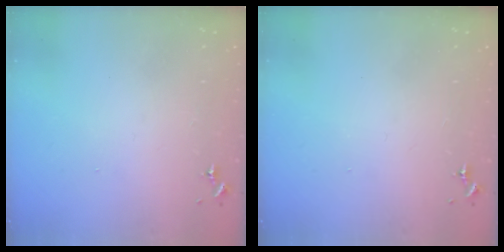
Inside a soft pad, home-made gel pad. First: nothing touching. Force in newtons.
{"total": 0.0}